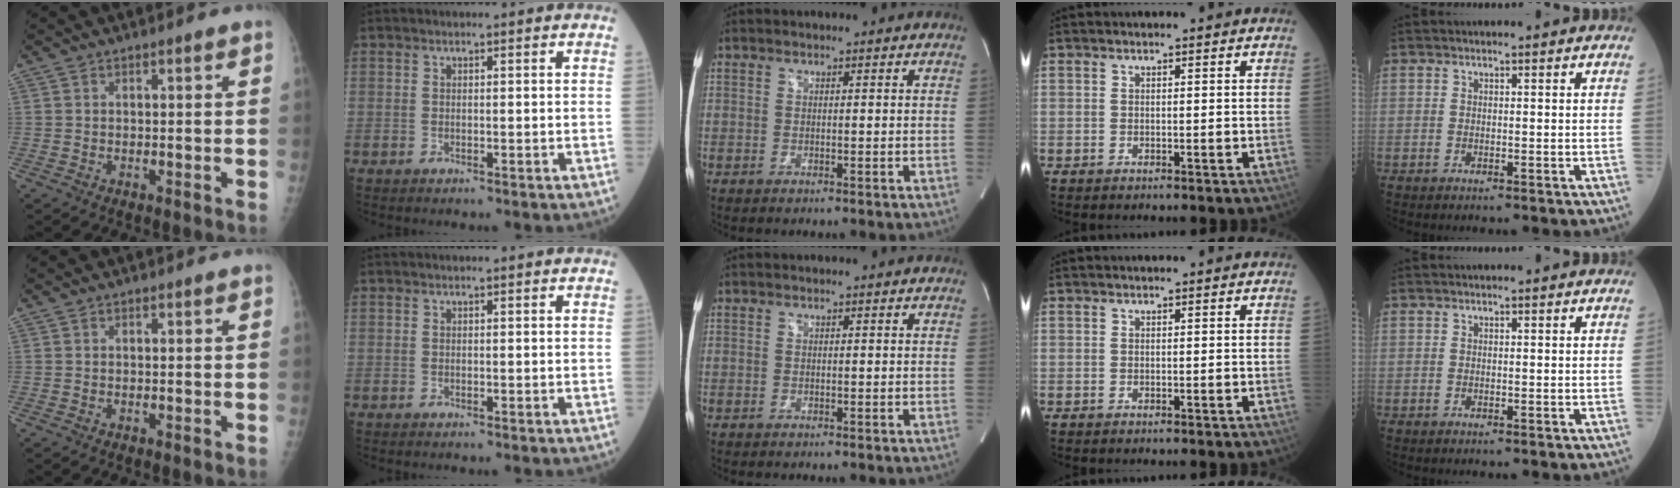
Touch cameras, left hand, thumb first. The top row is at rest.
{}